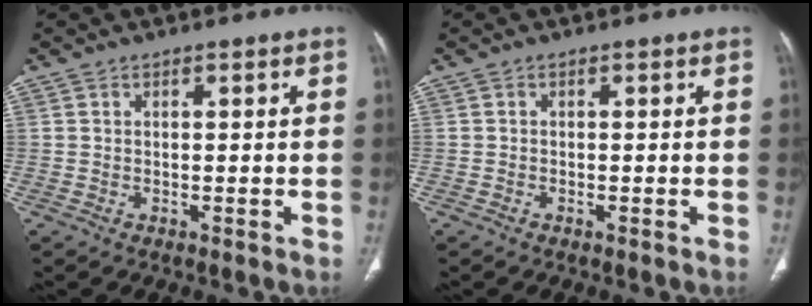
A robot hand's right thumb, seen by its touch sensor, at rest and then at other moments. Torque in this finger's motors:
{"motor_torque": [0.25, -0.03, -0.20, 0.12, 0.04]}